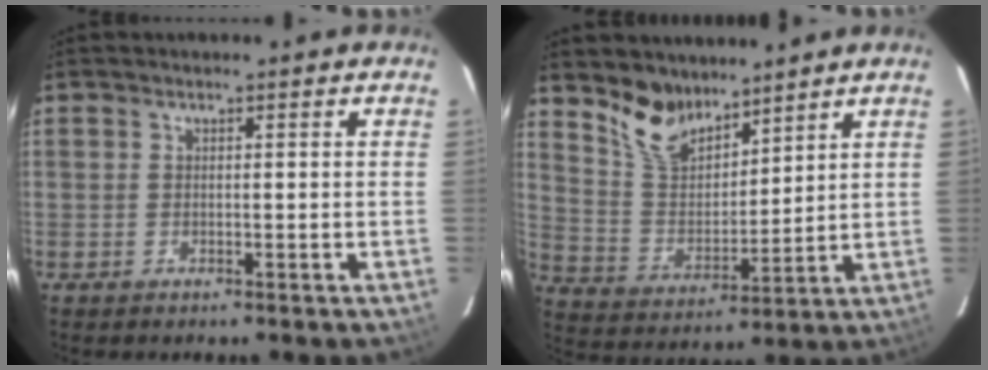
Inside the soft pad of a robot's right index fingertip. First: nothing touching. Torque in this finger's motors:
{"motor_torque": [0.00, 0.49, 0.20, 0.07]}